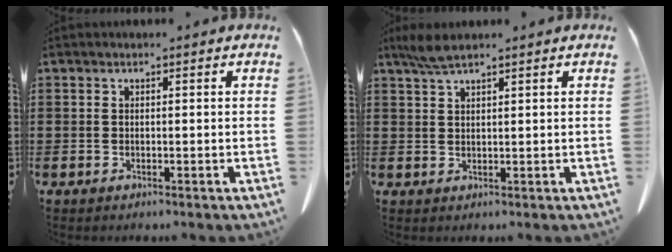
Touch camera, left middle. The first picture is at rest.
{"total": 3.2, "force": [2.3, 0.5, 2.2], "torque": [-0.049, 0.000, 0.044]}